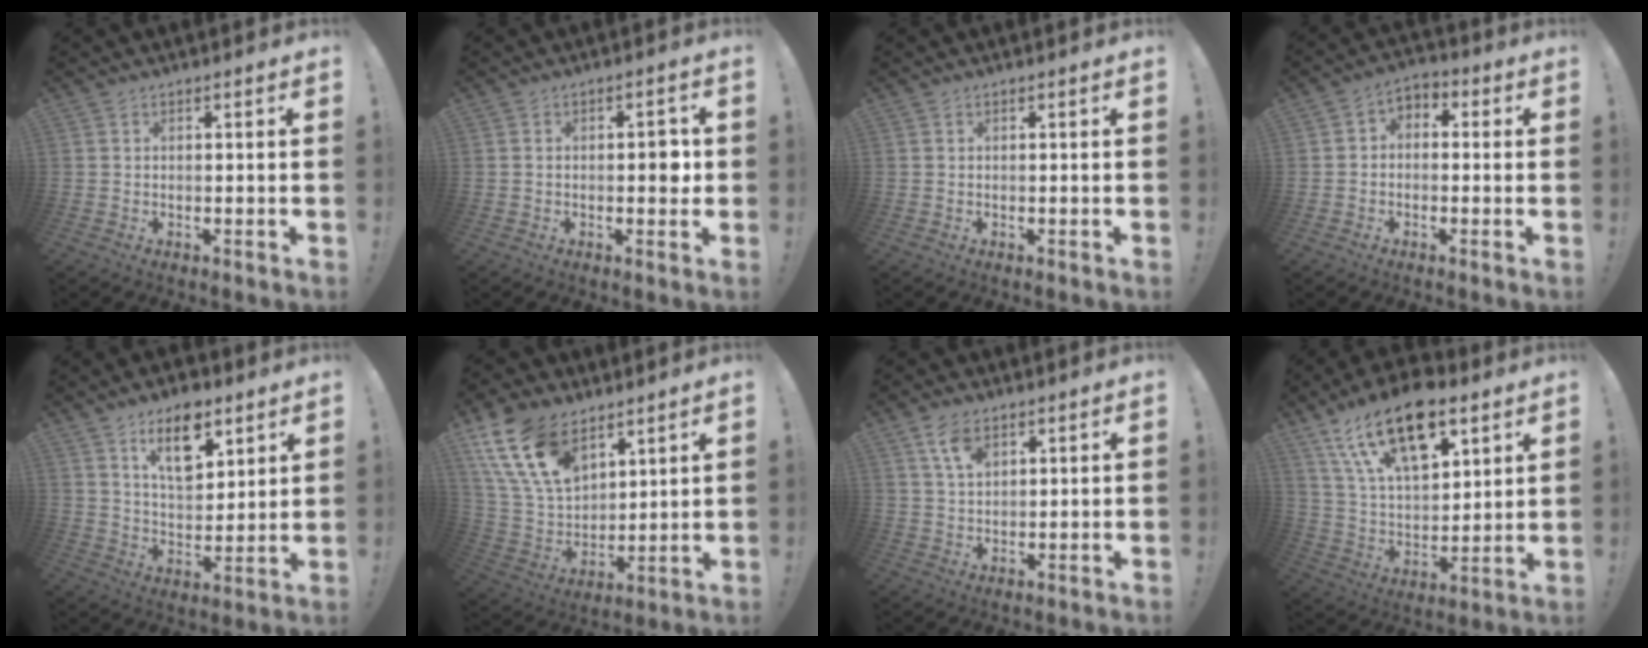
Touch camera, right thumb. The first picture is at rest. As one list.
[{"total": 4.5, "force": [-0.4, 2.3, 3.8], "torque": [-0.049, 0.004, -0.011]}, {"total": 0.0}, {"total": 4.3, "force": [-2.3, 3.1, 1.9], "torque": [-0.031, 0.023, -0.037]}, {"total": 12.9, "force": [7.7, 6.6, 8.0], "torque": [-0.122, -0.033, 0.138]}, {"total": 18.0, "force": [10.4, 10.7, 10.2], "torque": [-0.213, -0.052, 0.196]}, {"total": 6.1, "force": [3.4, 3.3, 3.9], "torque": [-0.065, -0.011, 0.061]}, {"total": 21.0, "force": [12.8, 10.6, 12.9], "torque": [-0.234, -0.073, 0.225]}]